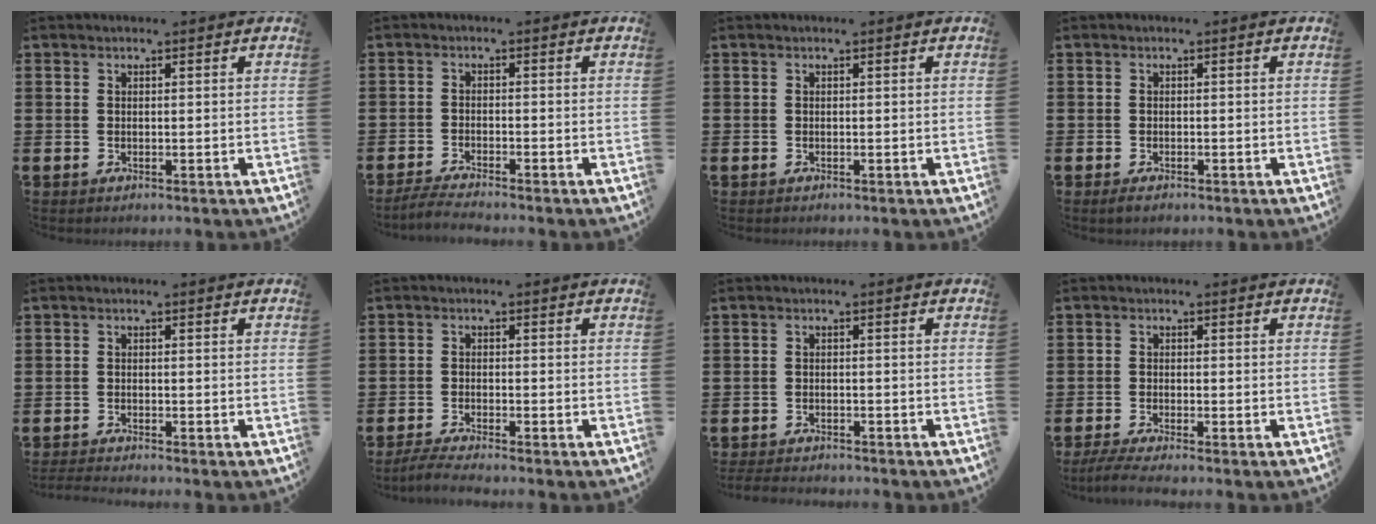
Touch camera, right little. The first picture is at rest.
{"total": 1.9, "force": [-1.7, -0.1, 0.8], "torque": [-0.014, 0.005, -0.032]}
{"total": 0.0}
{"total": 0.7, "force": [-0.4, 0.3, 0.5], "torque": [-0.010, 0.001, -0.009]}
{"total": 1.1, "force": [-1.1, -0.1, 0.3], "torque": [-0.005, -0.001, -0.021]}
{"total": 1.9, "force": [-1.6, 0.0, 1.1], "torque": [-0.017, 0.003, -0.029]}
{"total": 1.6, "force": [-1.6, 0.1, 0.1], "torque": [-0.006, 0.003, -0.034]}
{"total": 1.8, "force": [-1.3, 0.0, 1.3], "torque": [-0.020, 0.001, -0.023]}